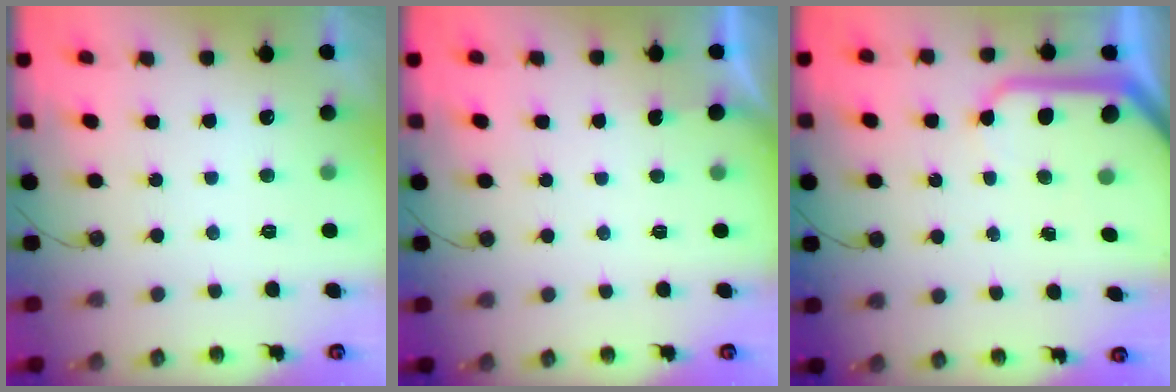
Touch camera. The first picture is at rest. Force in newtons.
{"total": 0.7, "press": 0.7, "slide": 0.1}
{"total": 11.4, "press": 11.3, "slide": 1.1}